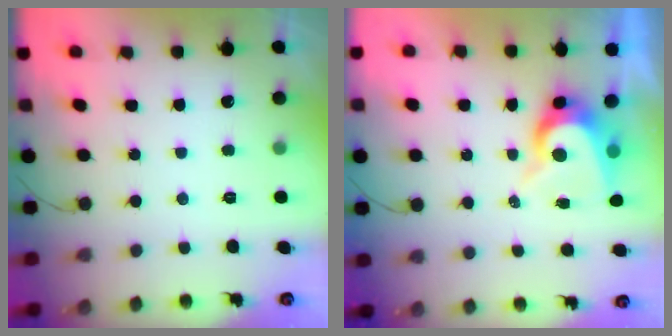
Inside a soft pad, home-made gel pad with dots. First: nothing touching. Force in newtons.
{"total": 8.0, "press": 8.0, "slide": 0.6}